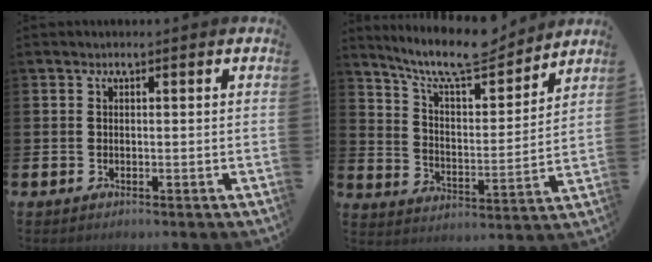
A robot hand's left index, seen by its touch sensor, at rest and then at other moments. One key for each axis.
{"total": 10.6, "fx": 9.5, "fy": 2.0, "fz": 4.1, "tx": -0.101, "ty": -0.062, "tz": 0.166}